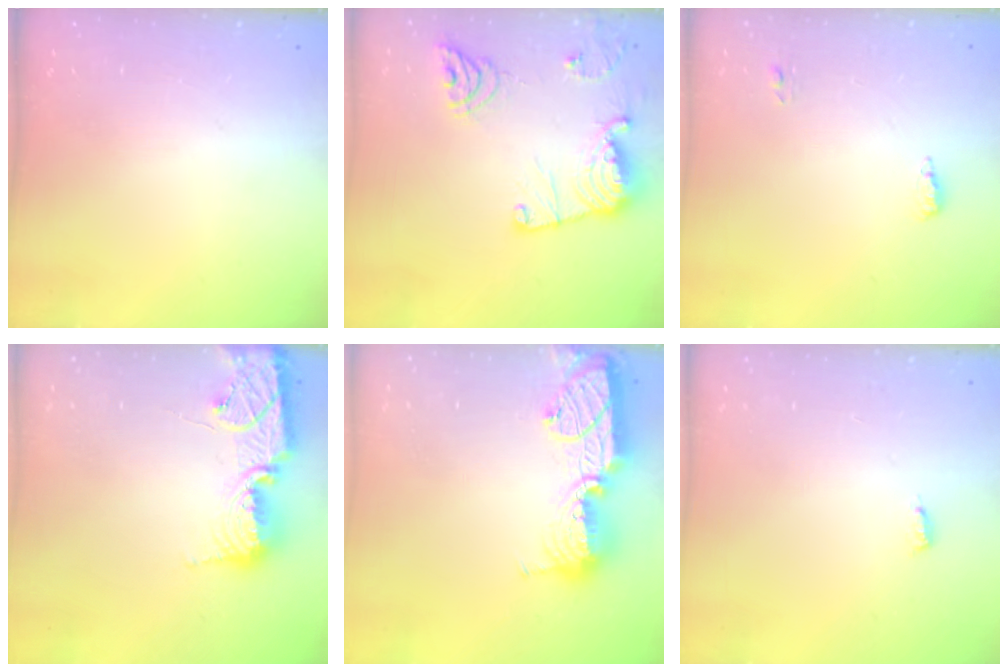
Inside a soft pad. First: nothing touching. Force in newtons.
{"total": 16.6, "press": 16.5, "slide": 1.8}
{"total": 4.9, "press": 4.6, "slide": 1.5}
{"total": 14.0, "press": 14.0, "slide": 1.1}
{"total": 14.9, "press": 14.9, "slide": 0.9}
{"total": 3.4, "press": 3.4, "slide": 0.3}